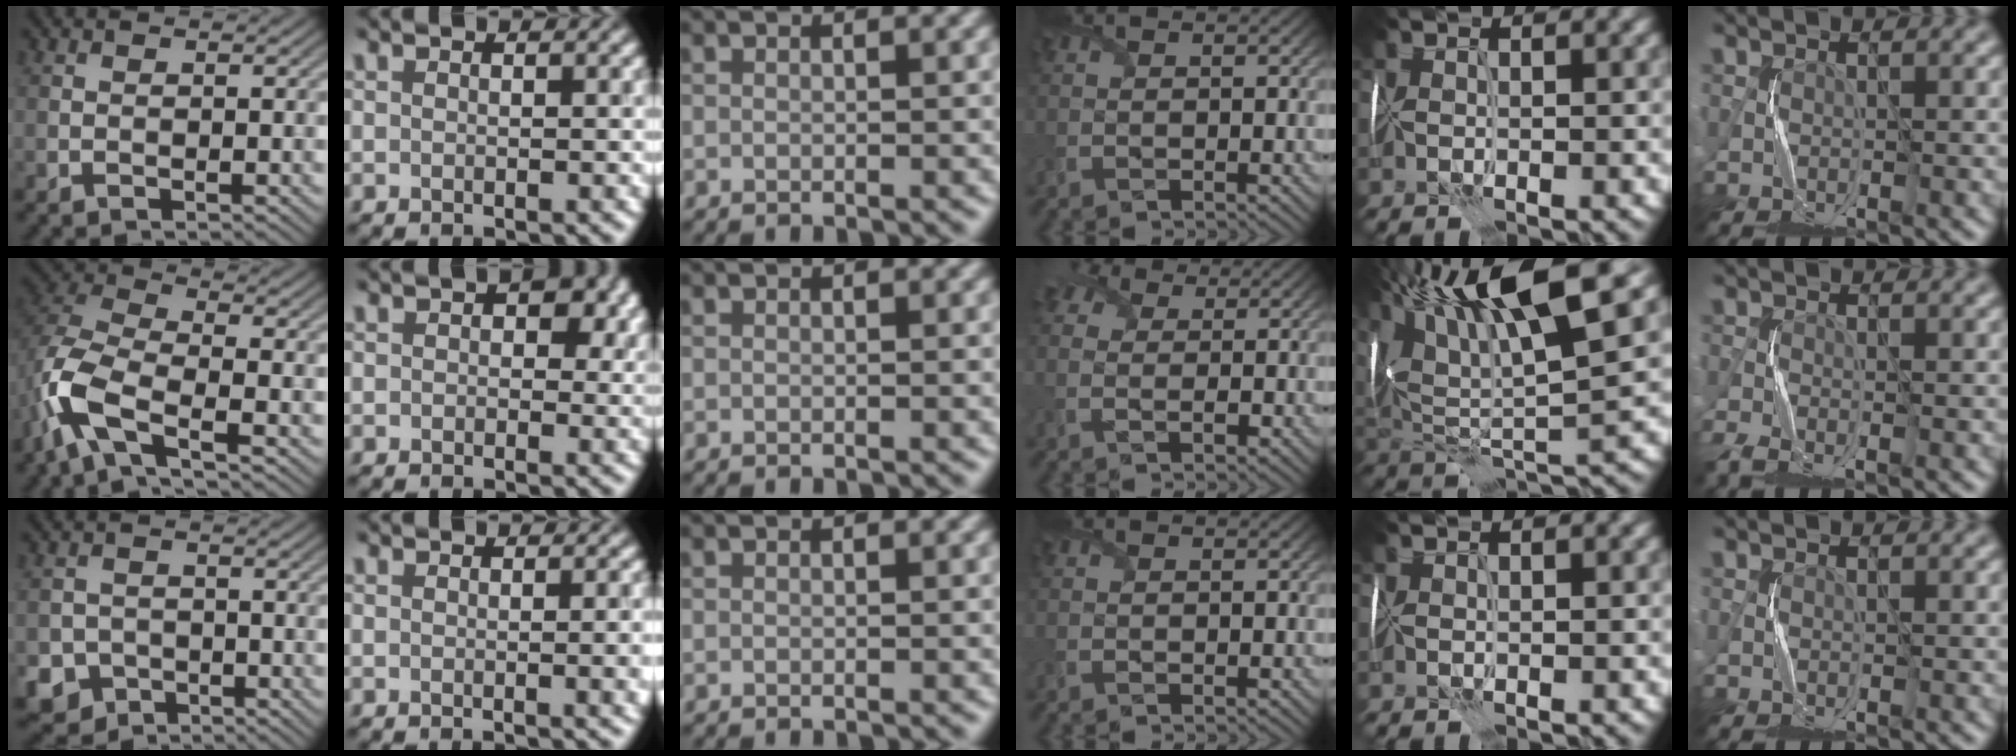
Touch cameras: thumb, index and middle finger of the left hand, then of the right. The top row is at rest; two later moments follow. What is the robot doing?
{"motion": "fold", "object": "tissue"}